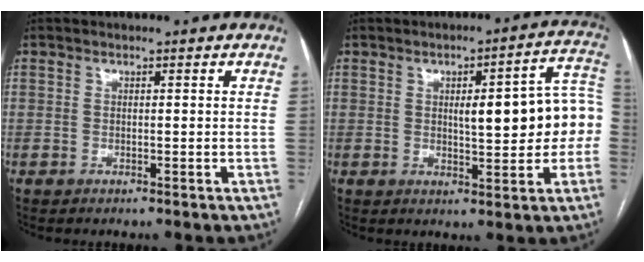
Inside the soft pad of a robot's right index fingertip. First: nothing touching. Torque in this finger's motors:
{"motor_torque": [0.77, -0.35, 0.35, 0.11]}